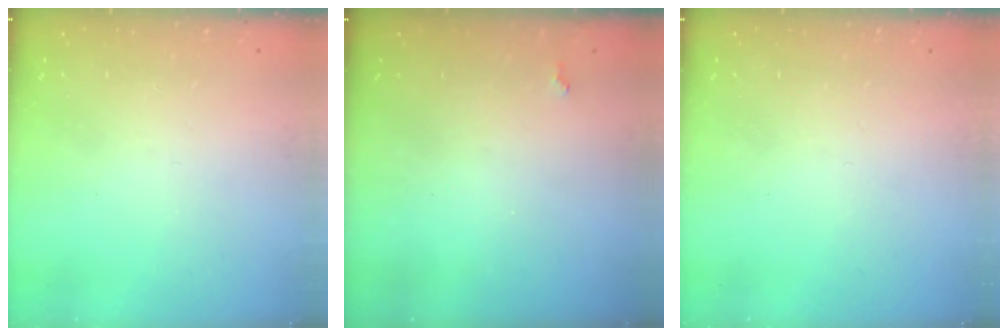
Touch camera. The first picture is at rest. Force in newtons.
{"total": 2.0, "press": 2.0, "slide": 0.5}
{"total": 0.0}